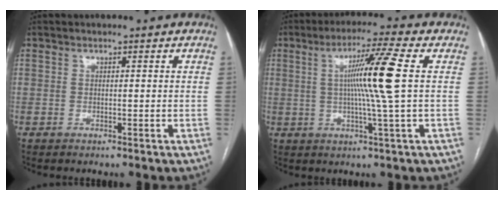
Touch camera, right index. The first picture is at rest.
{"total": 10.1, "force": [1.3, -2.0, 9.9], "torque": [-0.172, 0.001, 0.024]}